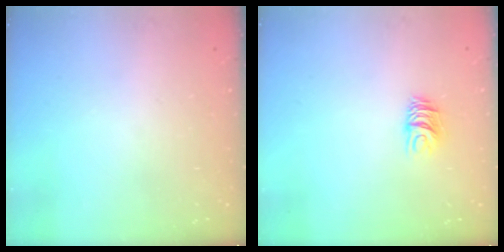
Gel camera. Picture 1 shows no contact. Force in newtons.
{"total": 7.0, "press": 7.0, "slide": 0.5}